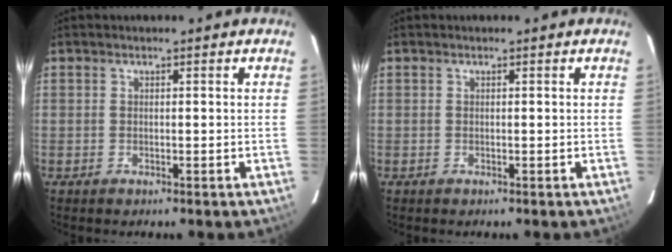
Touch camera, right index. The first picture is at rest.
{"total": 0.0}